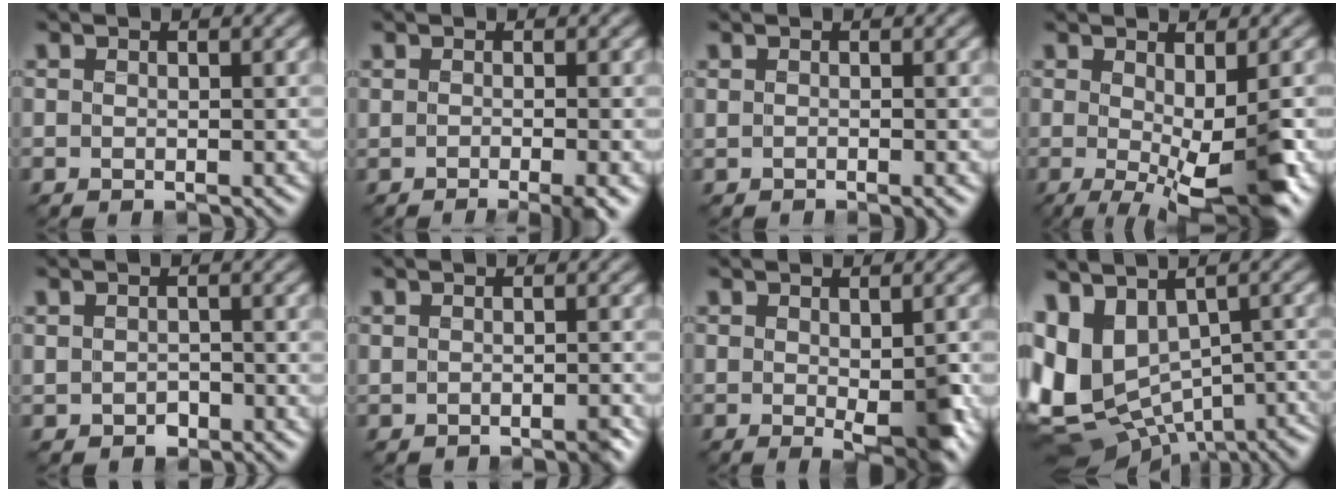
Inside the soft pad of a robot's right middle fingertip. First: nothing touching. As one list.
[{"total": 1.8, "force": [-0.9, 0.0, 1.5], "torque": [-0.026, -0.002, -0.017]}, {"total": 0.0}, {"total": 6.5, "force": [-1.1, 1.4, 6.3], "torque": [-0.104, -0.009, -0.020]}, {"total": 1.7, "force": [-1.0, 1.1, 0.9], "torque": [-0.015, -0.006, -0.019]}, {"total": 1.1, "force": [-0.6, 0.5, 0.8], "torque": [-0.012, -0.006, -0.007]}, {"total": 3.9, "force": [-0.5, 1.5, 3.6], "torque": [-0.059, -0.009, -0.004]}, {"total": 14.6, "force": [-3.8, 9.3, 10.7], "torque": [-0.217, -0.004, -0.012]}]